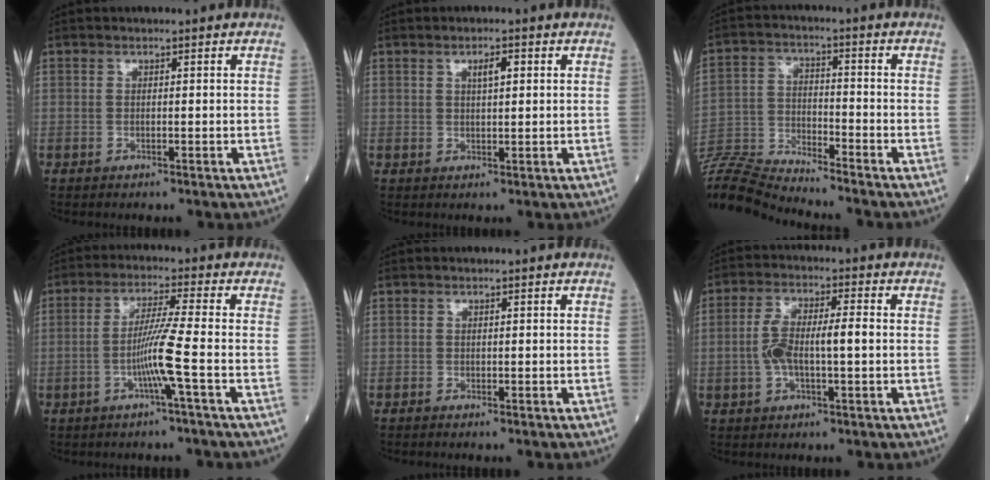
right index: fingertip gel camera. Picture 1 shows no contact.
{"total": 2.4, "force": [1.1, 0.7, 2.0], "torque": [-0.030, 0.000, 0.017]}
{"total": 11.3, "force": [-11.2, -1.4, 1.1], "torque": [-0.018, 0.007, -0.216]}
{"total": 6.3, "force": [-1.9, -1.6, 5.8], "torque": [-0.113, -0.002, -0.040]}
{"total": 0.0}
{"total": 7.2, "force": [-0.3, 1.9, 6.9], "torque": [-0.146, 0.020, -0.007]}